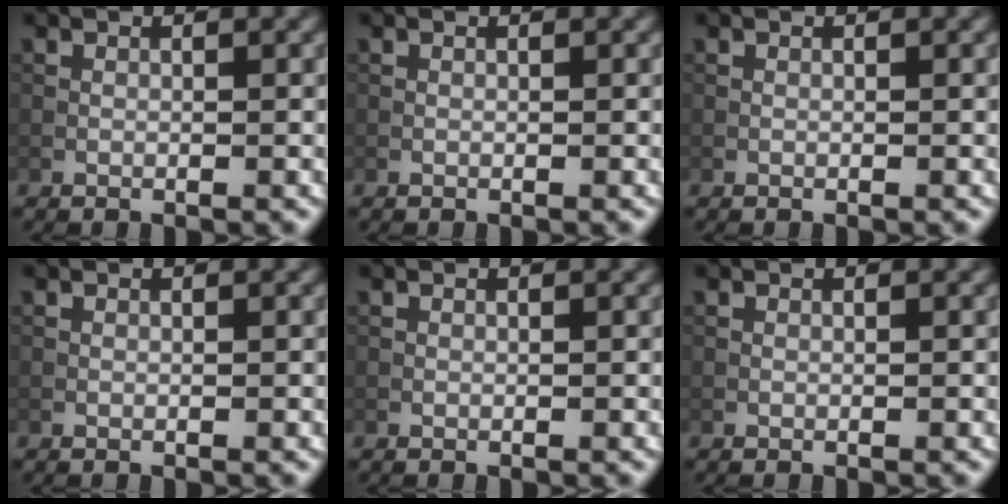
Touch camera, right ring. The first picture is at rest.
{"total": 0.0}
{"total": 0.0}
{"total": 0.0}
{"total": 0.0}
{"total": 0.0}